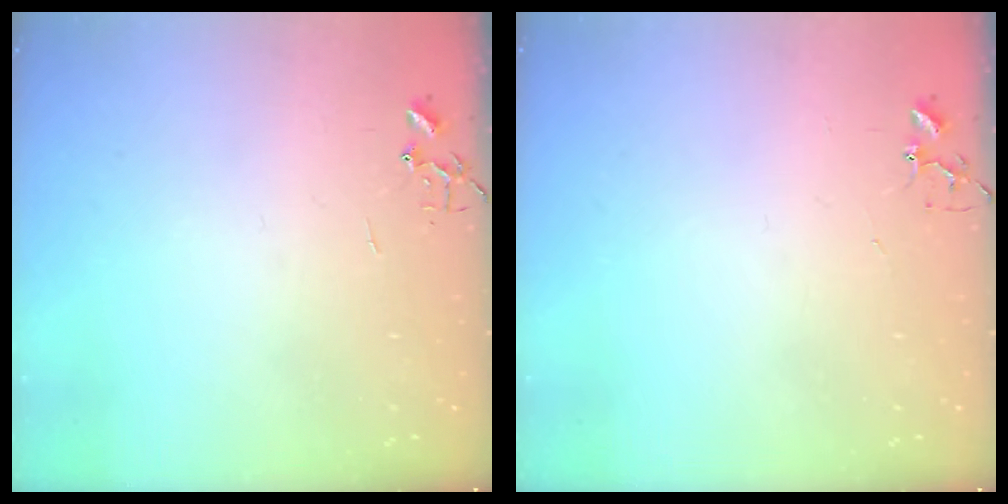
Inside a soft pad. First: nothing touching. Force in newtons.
{"total": 4.2, "press": 4.2, "slide": 0.6}